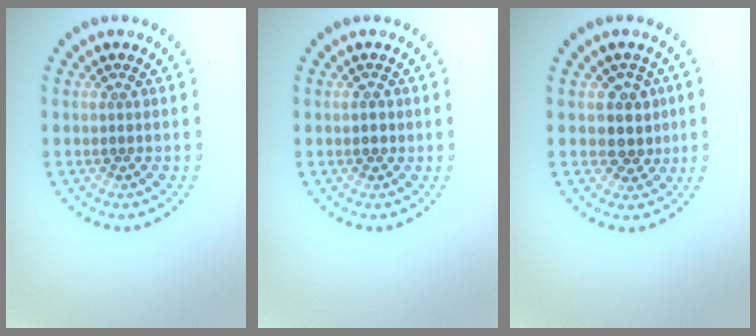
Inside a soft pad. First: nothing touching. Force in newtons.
{"total": 1.5, "press": 1.4, "slide": 0.1}
{"total": 2.5, "press": 2.1, "slide": 1.3}